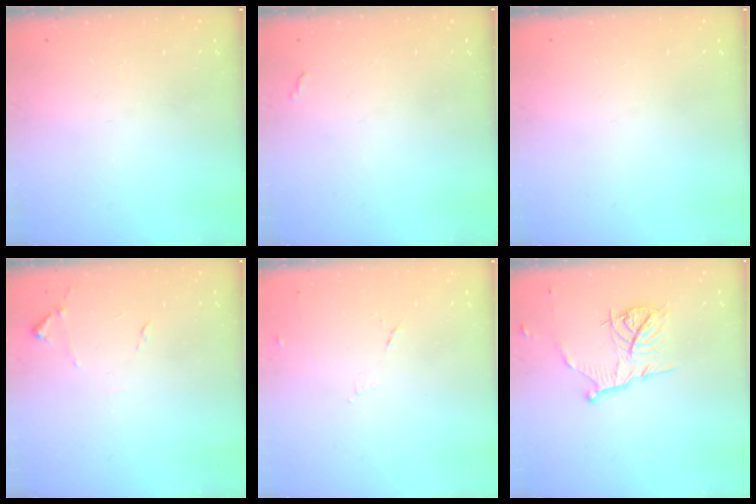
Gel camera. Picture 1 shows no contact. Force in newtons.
{"total": 3.2, "press": 3.2, "slide": 0.5}
{"total": 0.0}
{"total": 7.9, "press": 7.8, "slide": 0.7}
{"total": 4.4, "press": 4.3, "slide": 1.0}
{"total": 11.2, "press": 11.2, "slide": 0.8}